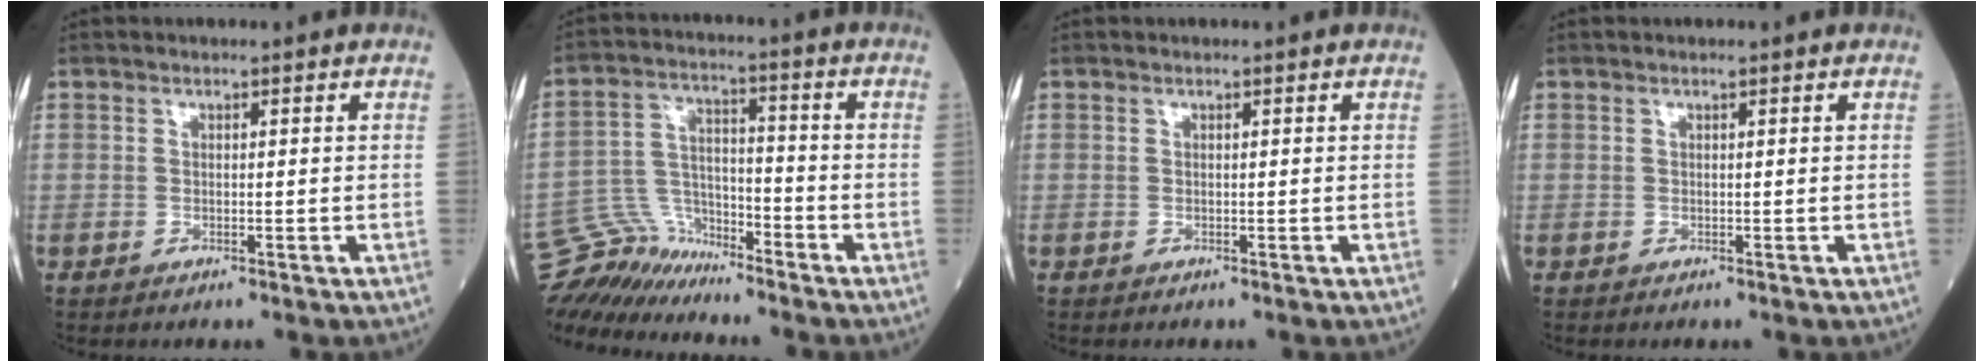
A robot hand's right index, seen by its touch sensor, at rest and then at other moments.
{"total": 7.9, "force": [-7.7, 1.3, -0.6], "torque": [0.002, 0.017, -0.151]}
{"total": 0.0}
{"total": 0.0}